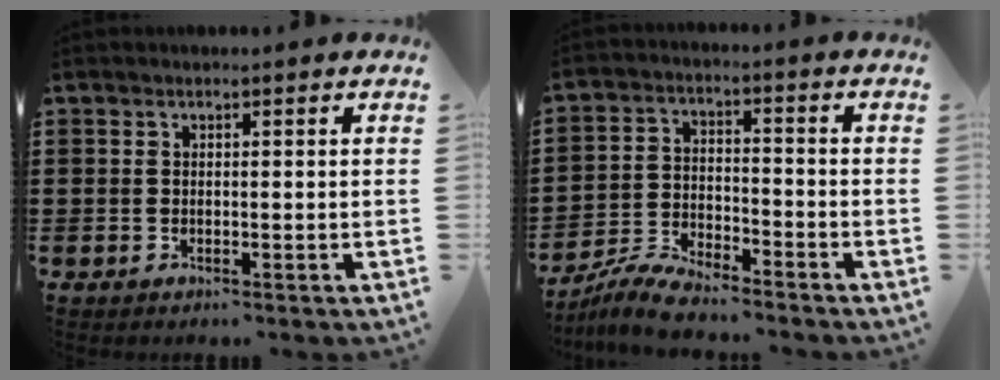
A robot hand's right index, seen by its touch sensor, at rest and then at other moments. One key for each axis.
{"total": 5.8, "fx": -5.7, "fy": 0.5, "fz": 1.4, "tx": -0.036, "ty": 0.002, "tz": -0.113}